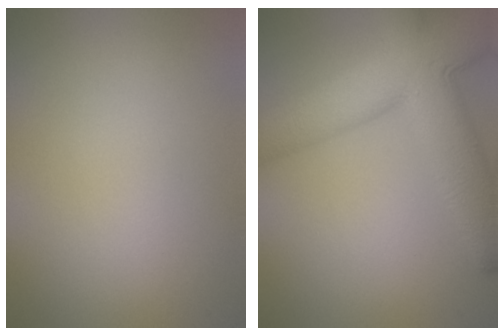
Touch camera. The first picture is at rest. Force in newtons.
{"total": 11.7, "press": 11.7, "slide": 0.5}